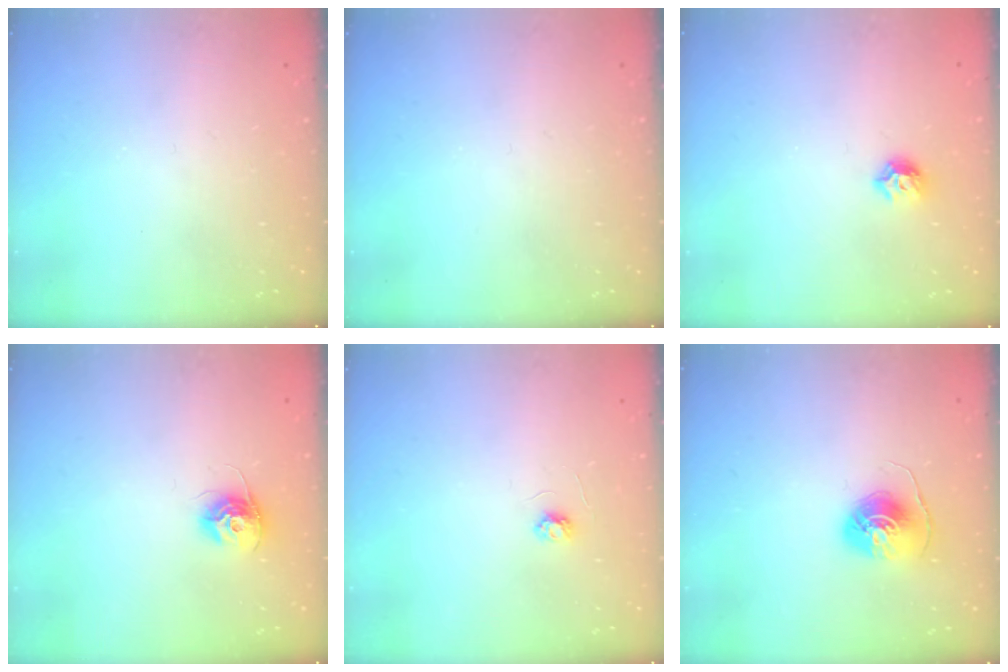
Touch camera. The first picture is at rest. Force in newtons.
{"total": 0.0}
{"total": 6.3, "press": 6.2, "slide": 0.9}
{"total": 10.3, "press": 10.3, "slide": 0.5}
{"total": 3.1, "press": 3.1, "slide": 0.3}
{"total": 7.8, "press": 7.8, "slide": 0.3}